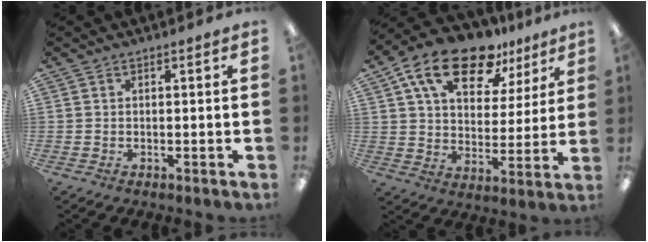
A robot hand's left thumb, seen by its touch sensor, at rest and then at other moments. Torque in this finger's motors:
{"motor_torque": [0.46, 0.58, 1.91, -0.87, 0.42]}